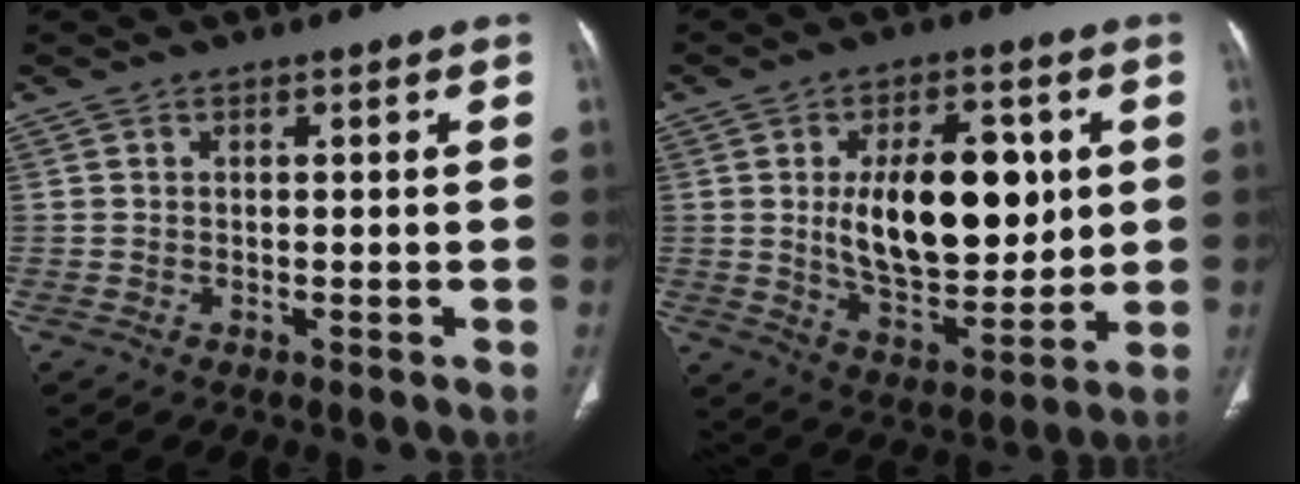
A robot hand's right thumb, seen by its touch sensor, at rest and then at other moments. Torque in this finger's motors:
{"motor_torque": [1.41, 1.61, 1.10, 0.13, 0.19]}